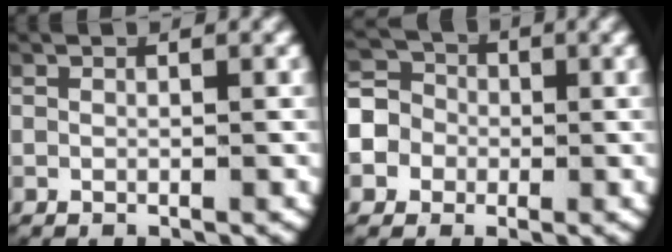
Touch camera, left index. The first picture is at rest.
{"total": 9.2, "force": [0.1, 8.4, 3.7], "torque": [-0.095, -0.013, -0.011]}